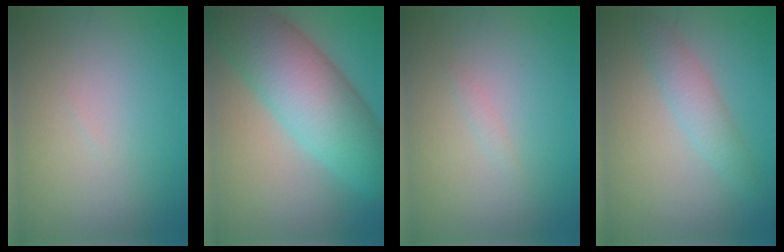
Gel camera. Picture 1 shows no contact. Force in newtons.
{"total": 10.7, "press": 10.7, "slide": 0.2}
{"total": 0.5, "press": 0.5, "slide": 0.0}
{"total": 2.7, "press": 2.7, "slide": 0.1}